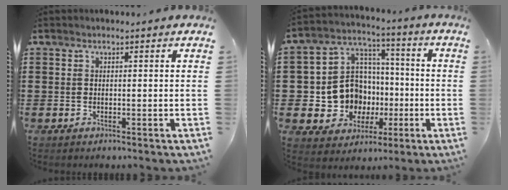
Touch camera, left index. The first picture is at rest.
{"total": 10.4, "force": [-1.2, 9.7, 3.6], "torque": [-0.107, 0.003, -0.014]}